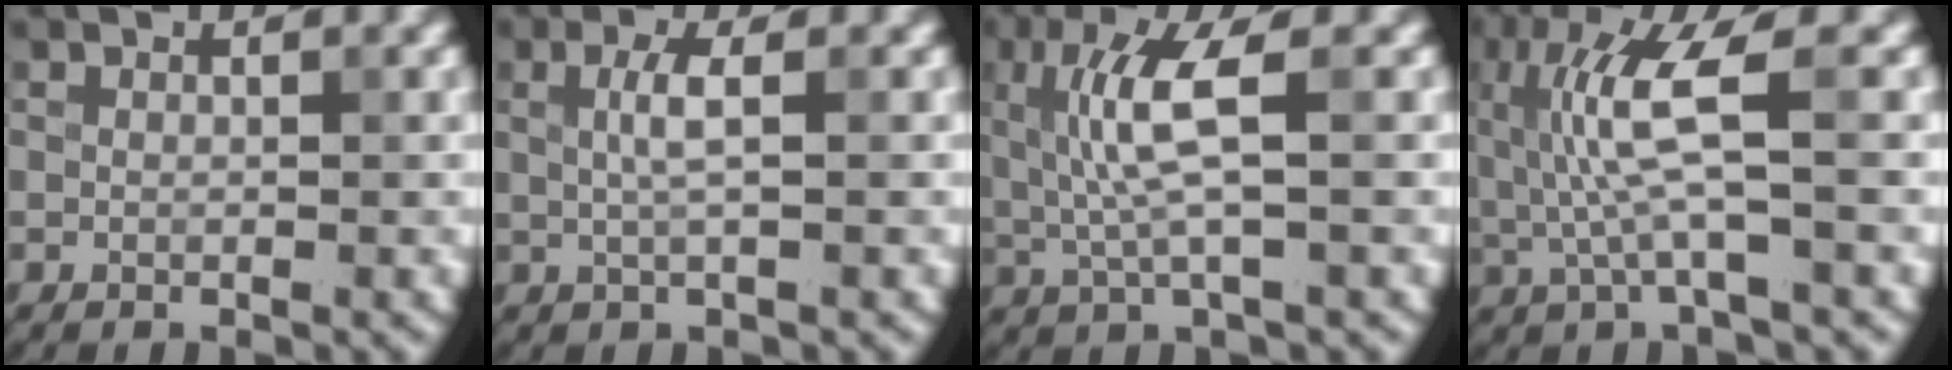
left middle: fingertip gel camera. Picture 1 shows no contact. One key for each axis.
{"total": 2.2, "fx": 0.3, "fy": 0.4, "fz": 2.1, "tx": -0.043, "ty": 0.003, "tz": 0.005}
{"total": 5.1, "fx": 0.8, "fy": 0.9, "fz": 5.0, "tx": -0.109, "ty": 0.001, "tz": 0.019}
{"total": 5.9, "fx": 0.7, "fy": 1.0, "fz": 5.8, "tx": -0.131, "ty": 0.005, "tz": 0.017}